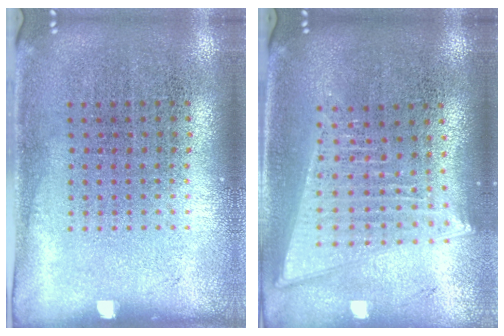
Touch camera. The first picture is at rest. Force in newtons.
{"total": 2.0, "press": 1.7, "slide": 1.0}